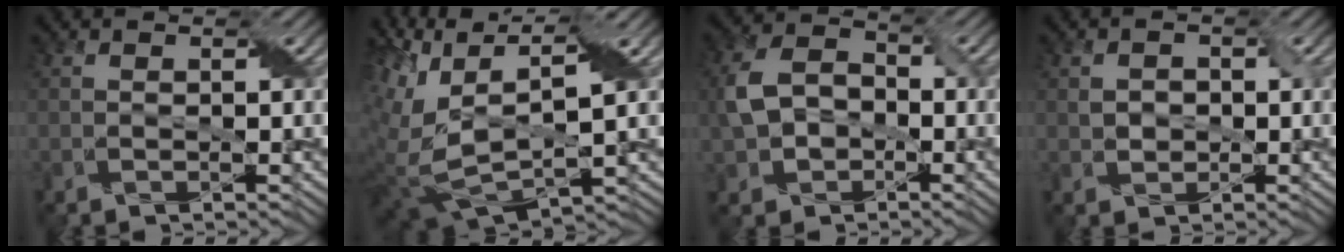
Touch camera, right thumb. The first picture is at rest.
{"total": 12.6, "force": [3.0, 6.5, 10.4], "torque": [-0.241, -0.003, 0.072]}
{"total": 5.9, "force": [-1.0, 4.8, 3.4], "torque": [-0.082, 0.002, -0.023]}
{"total": 1.9, "force": [0.0, 1.8, 0.7], "torque": [-0.013, -0.003, 0.001]}